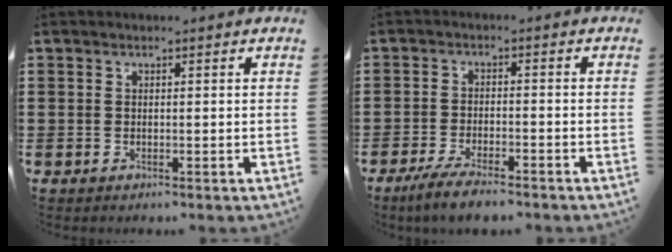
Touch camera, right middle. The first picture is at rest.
{"total": 4.1, "force": [-3.6, 0.3, 1.9], "torque": [-0.045, -0.006, -0.073]}